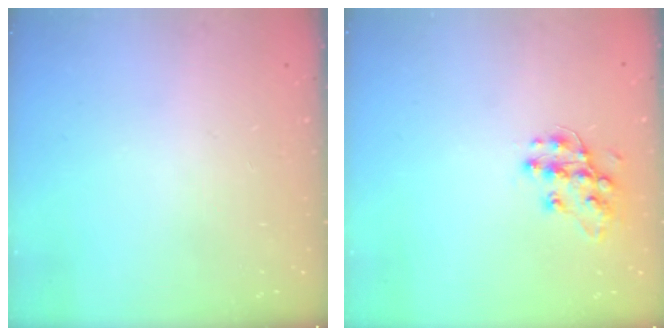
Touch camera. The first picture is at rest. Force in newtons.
{"total": 11.3, "press": 11.3, "slide": 0.2}